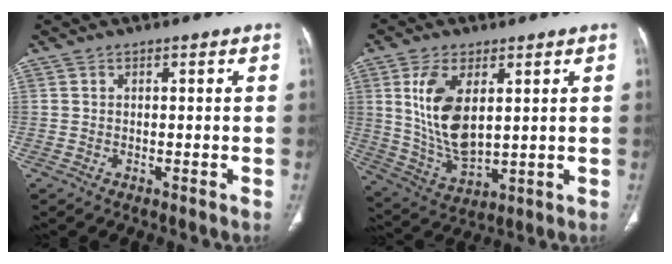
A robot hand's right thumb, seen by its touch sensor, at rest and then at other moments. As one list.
[{"total": 13.0, "force": [3.6, 6.5, 10.6], "torque": [-0.204, -0.024, 0.082]}]